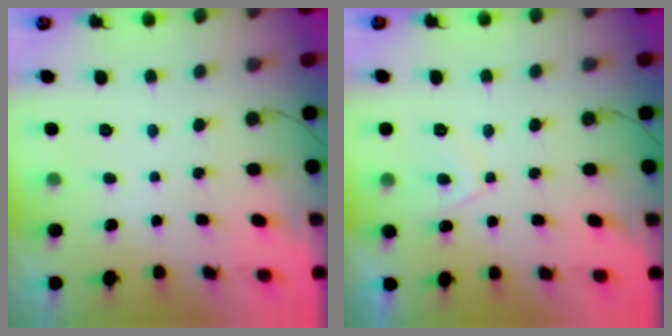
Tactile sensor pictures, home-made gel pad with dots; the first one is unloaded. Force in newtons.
{"total": 3.0, "press": 3.0, "slide": 0.4}